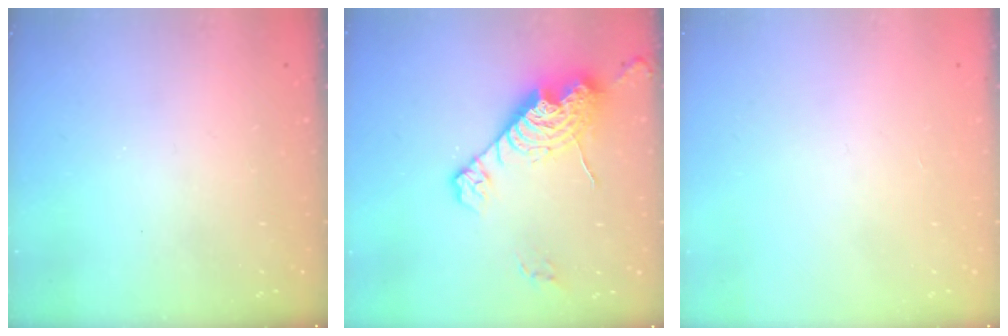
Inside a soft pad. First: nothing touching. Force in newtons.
{"total": 15.4, "press": 15.3, "slide": 1.5}
{"total": 0.0}